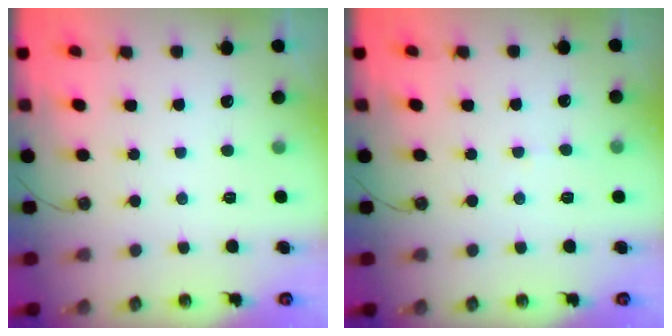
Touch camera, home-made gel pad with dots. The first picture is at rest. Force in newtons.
{"total": 4.5, "press": 4.5, "slide": 0.5}